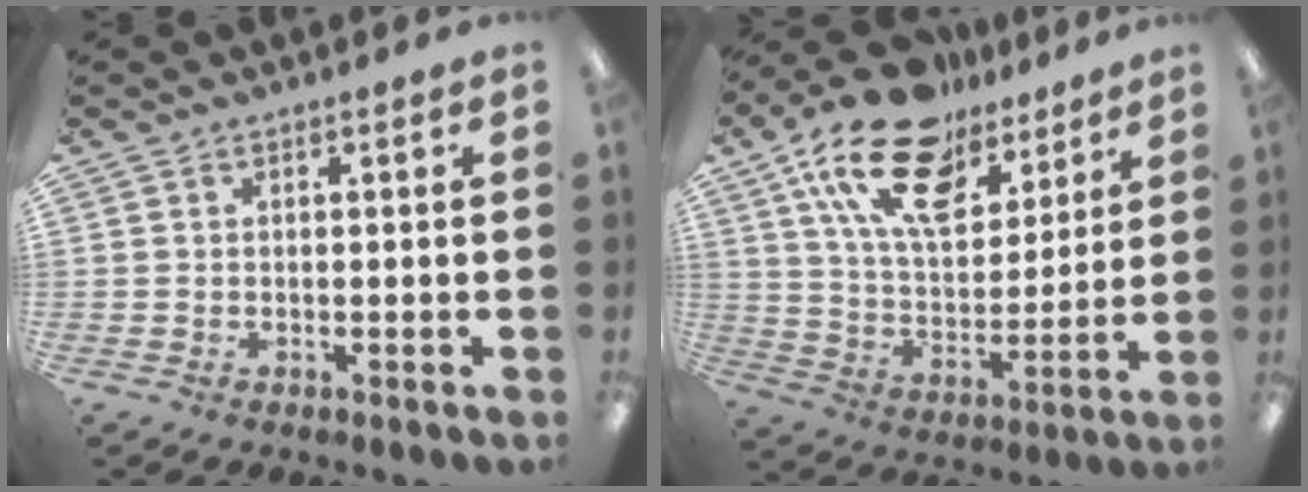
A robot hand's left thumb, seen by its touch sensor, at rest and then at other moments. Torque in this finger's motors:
{"motor_torque": [0.57, 0.63, 1.43, -1.33, 0.45]}